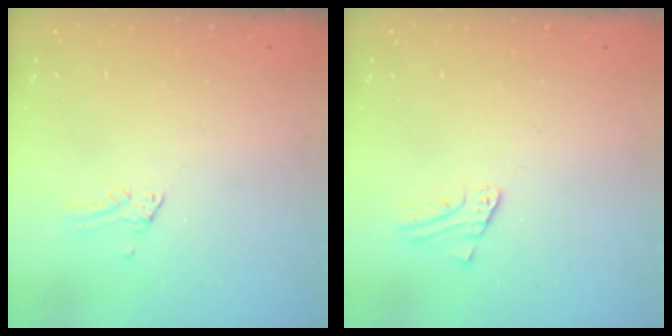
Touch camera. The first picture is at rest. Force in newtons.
{"total": 1.8, "press": 1.8, "slide": 0.1}